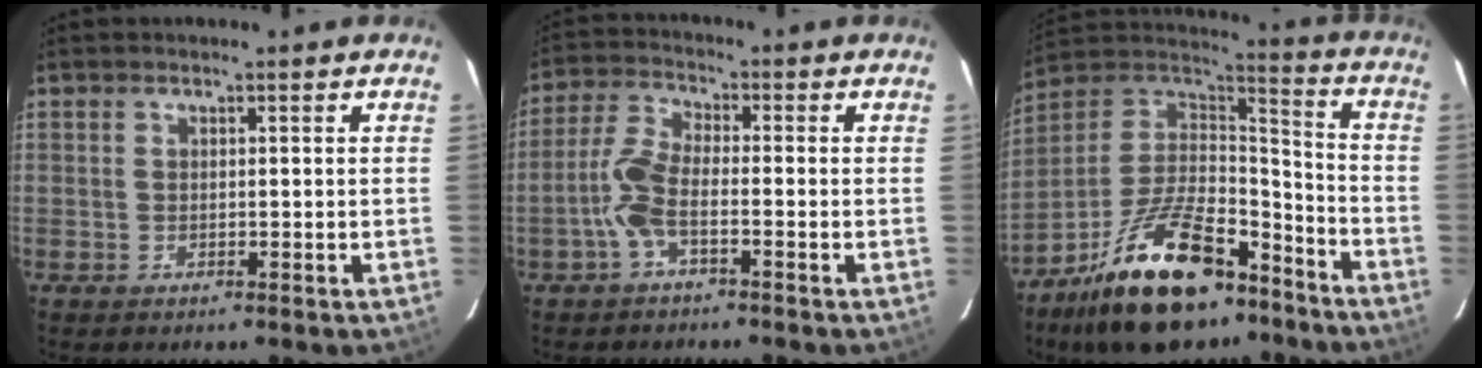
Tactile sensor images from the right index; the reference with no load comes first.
{"total": 5.9, "force": [-2.5, 1.5, 5.2], "torque": [-0.121, 0.011, -0.054]}
{"total": 24.5, "force": [-15.6, 10.8, 15.4], "torque": [-0.295, 0.005, -0.250]}